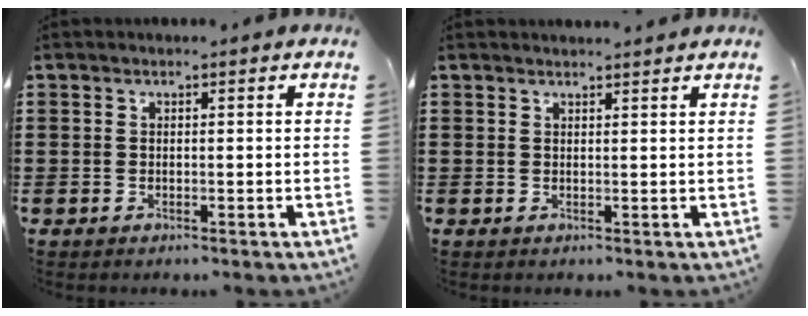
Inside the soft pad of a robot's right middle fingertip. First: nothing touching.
{"total": 1.1, "force": [1.1, -0.1, 0.2], "torque": [0.003, -0.004, 0.019]}